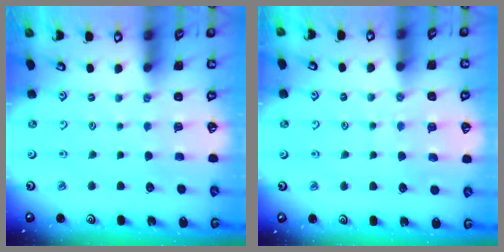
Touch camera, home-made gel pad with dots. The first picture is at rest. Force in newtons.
{"total": 4.8, "press": 4.7, "slide": 0.7}